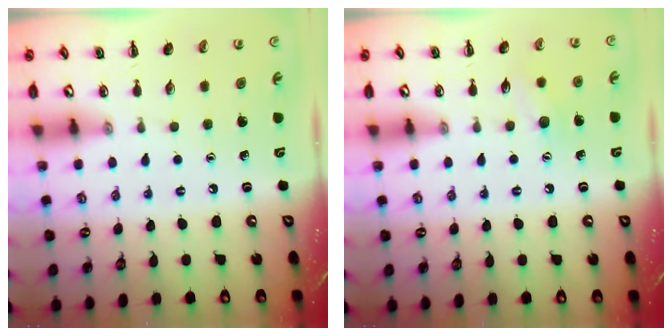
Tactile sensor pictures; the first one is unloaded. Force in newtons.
{"total": 7.0, "press": 6.8, "slide": 1.3}